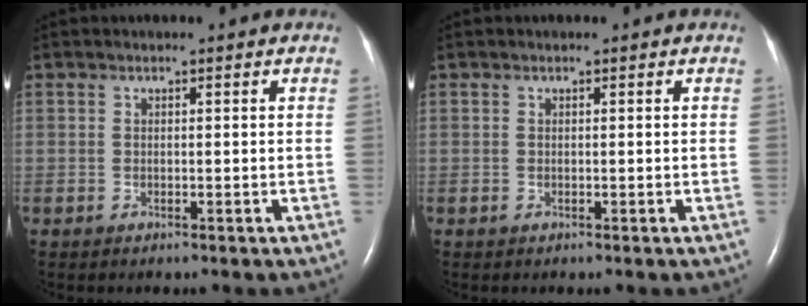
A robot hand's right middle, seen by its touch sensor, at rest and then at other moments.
{"total": 0.0}